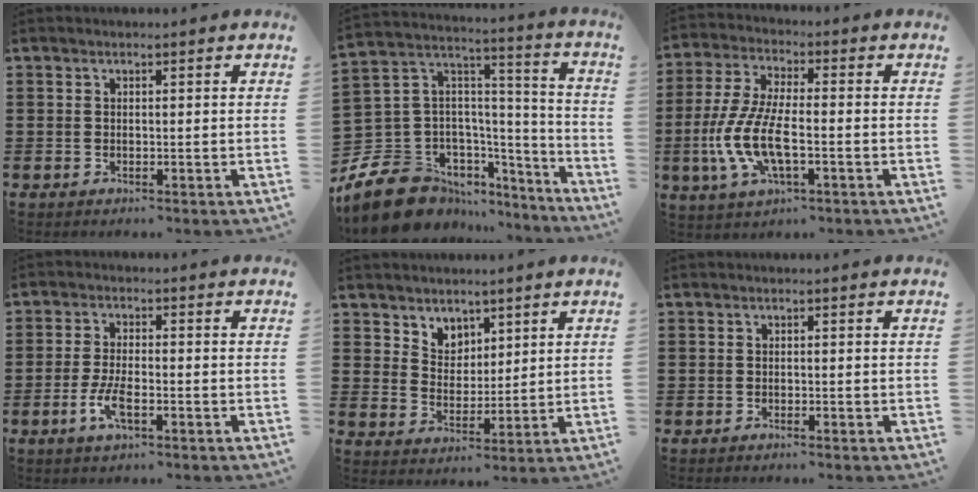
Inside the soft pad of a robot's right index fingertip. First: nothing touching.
{"total": 13.1, "force": [-9.1, 8.4, 4.3], "torque": [-0.118, 0.014, -0.163]}
{"total": 9.8, "force": [-3.0, 3.7, 8.5], "torque": [-0.205, -0.016, -0.061]}
{"total": 4.6, "force": [-1.8, 1.5, 4.0], "torque": [-0.086, -0.003, -0.038]}
{"total": 4.8, "force": [3.6, 3.2, 0.0], "torque": [-0.020, 0.000, 0.068]}
{"total": 0.6, "force": [-0.5, 0.0, 0.2], "torque": [-0.005, -0.001, -0.011]}